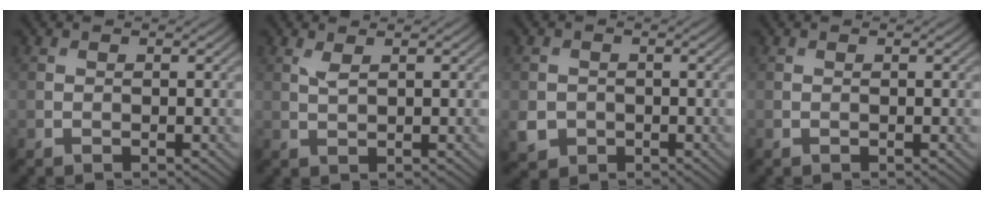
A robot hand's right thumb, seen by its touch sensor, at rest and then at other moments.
{"total": 1.4, "force": [0.8, 0.3, 1.1], "torque": [-0.032, 0.000, 0.020]}
{"total": 3.0, "force": [-1.0, 2.6, 1.0], "torque": [-0.025, -0.011, -0.019]}
{"total": 0.0}